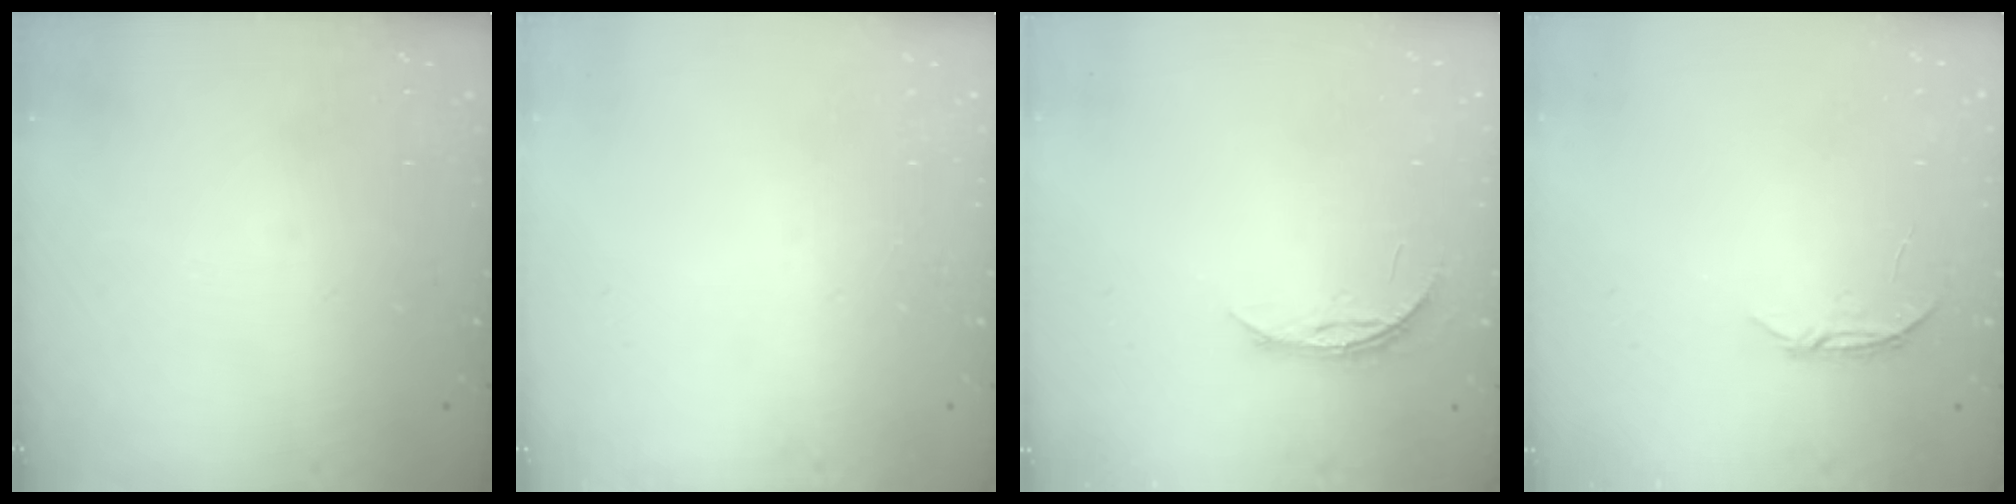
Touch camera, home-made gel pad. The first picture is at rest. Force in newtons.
{"total": 0.0}
{"total": 3.8, "press": 3.8, "slide": 0.3}
{"total": 3.8, "press": 3.8, "slide": 0.5}